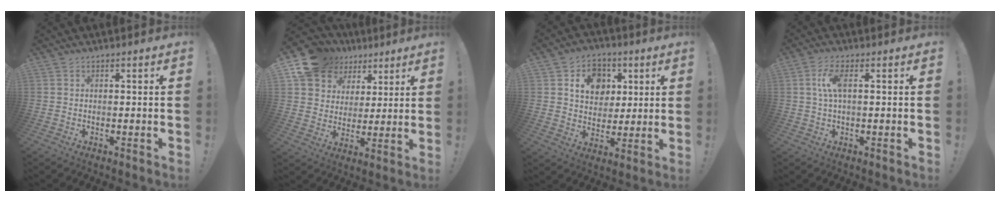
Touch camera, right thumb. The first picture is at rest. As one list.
[{"total": 14.0, "force": [8.7, 10.1, 4.4], "torque": [-0.086, -0.055, 0.175]}, {"total": 12.4, "force": [4.7, 10.0, 5.6], "torque": [-0.080, -0.013, 0.093]}, {"total": 6.2, "force": [0.9, 2.2, 5.7], "torque": [-0.113, 0.003, 0.015]}]